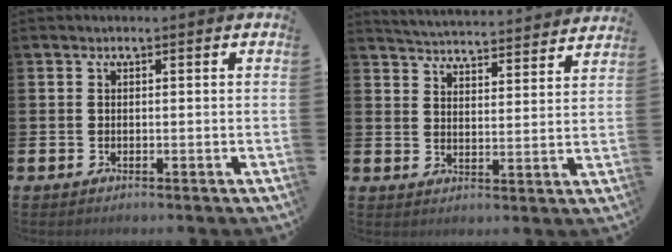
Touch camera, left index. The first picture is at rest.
{"total": 4.9, "force": [4.9, 0.1, 0.1], "torque": [-0.014, -0.044, 0.084]}